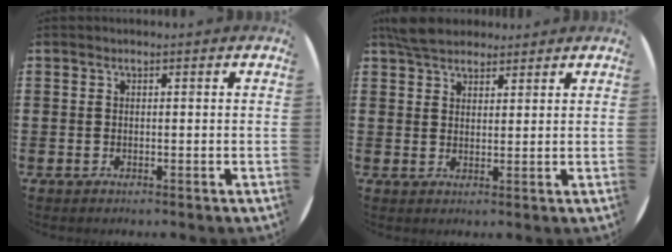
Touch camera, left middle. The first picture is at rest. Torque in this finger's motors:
{"motor_torque": [0.36, -0.31, 0.34, 0.11]}